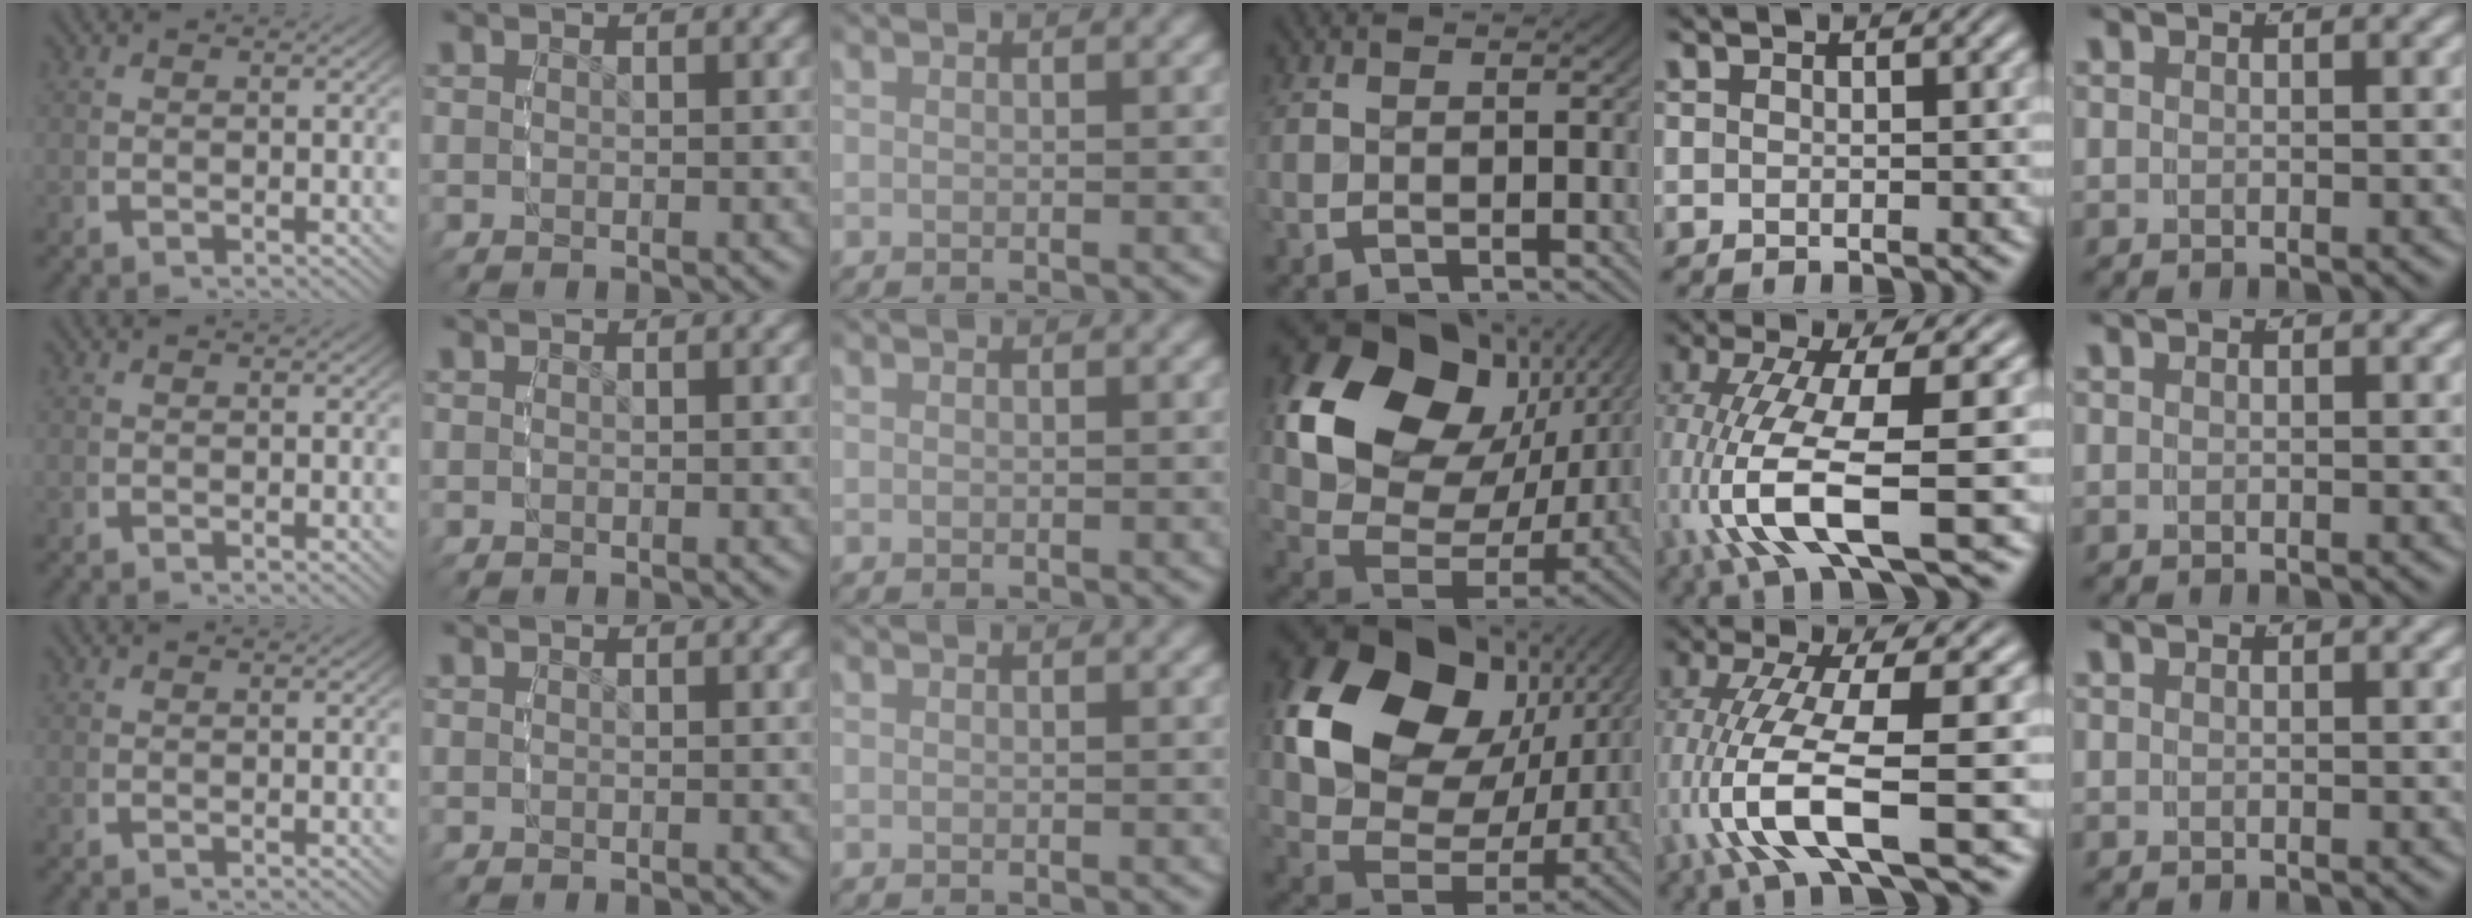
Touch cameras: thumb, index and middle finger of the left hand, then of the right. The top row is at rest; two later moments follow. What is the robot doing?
{"motion": "grasp_and_lifting", "object": "bowl"}